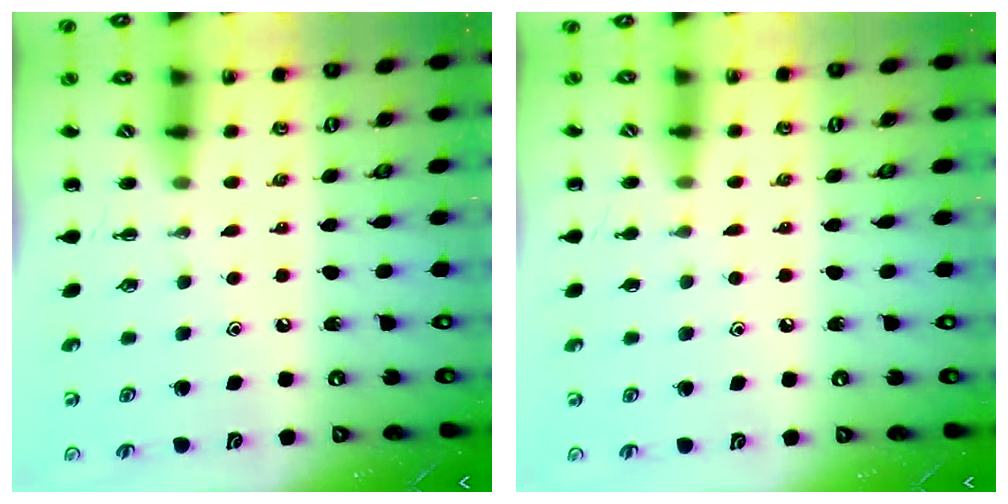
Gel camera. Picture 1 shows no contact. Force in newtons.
{"total": 3.8, "press": 3.4, "slide": 1.6}